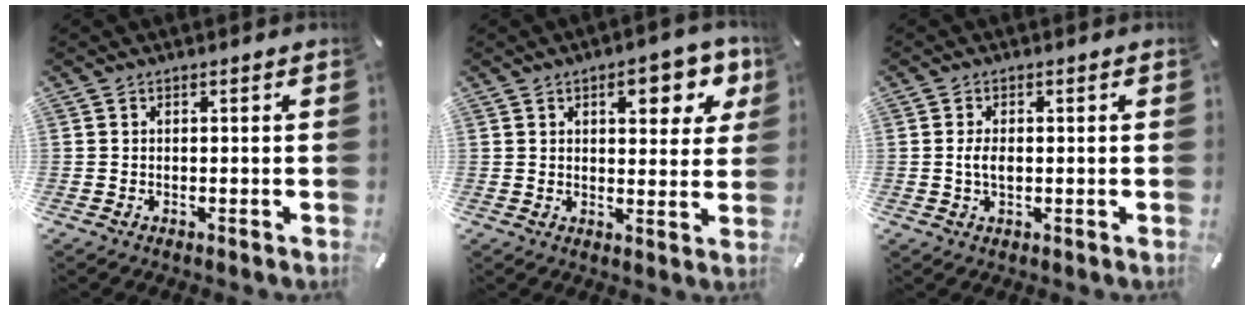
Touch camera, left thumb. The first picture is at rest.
{"total": 10.7, "force": [5.0, 5.0, 8.0], "torque": [-0.099, -0.013, 0.080]}
{"total": 2.8, "force": [0.1, 1.6, 2.3], "torque": [-0.062, 0.000, -0.005]}